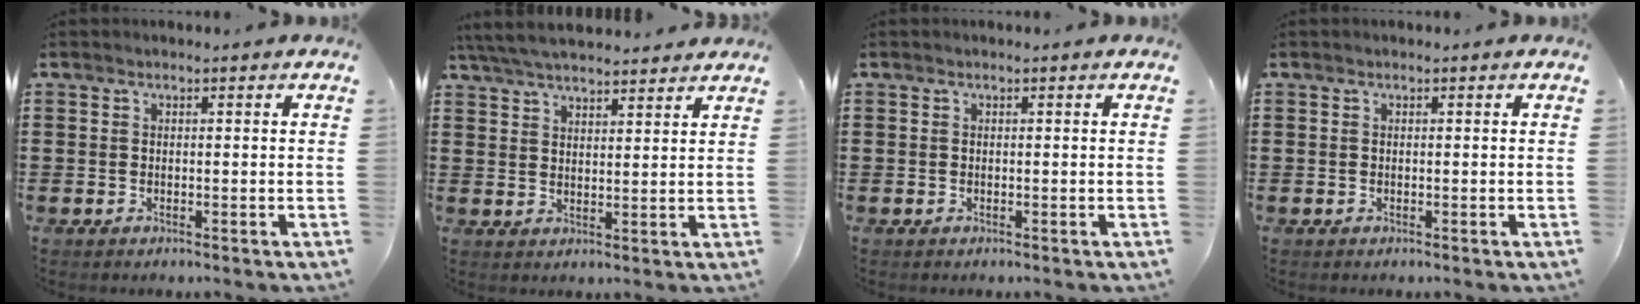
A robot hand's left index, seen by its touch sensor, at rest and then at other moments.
{"total": 5.3, "force": [5.0, 0.6, 1.7], "torque": [-0.048, -0.013, 0.092]}
{"total": 0.0}
{"total": 0.0}